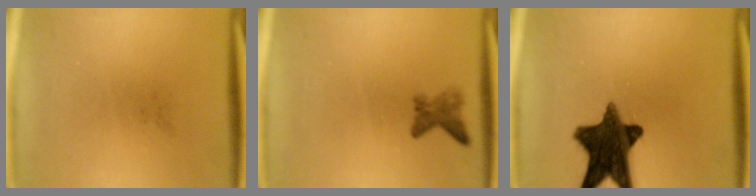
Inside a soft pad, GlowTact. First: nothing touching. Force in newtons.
{"total": 2.0}
{"total": 14.0}